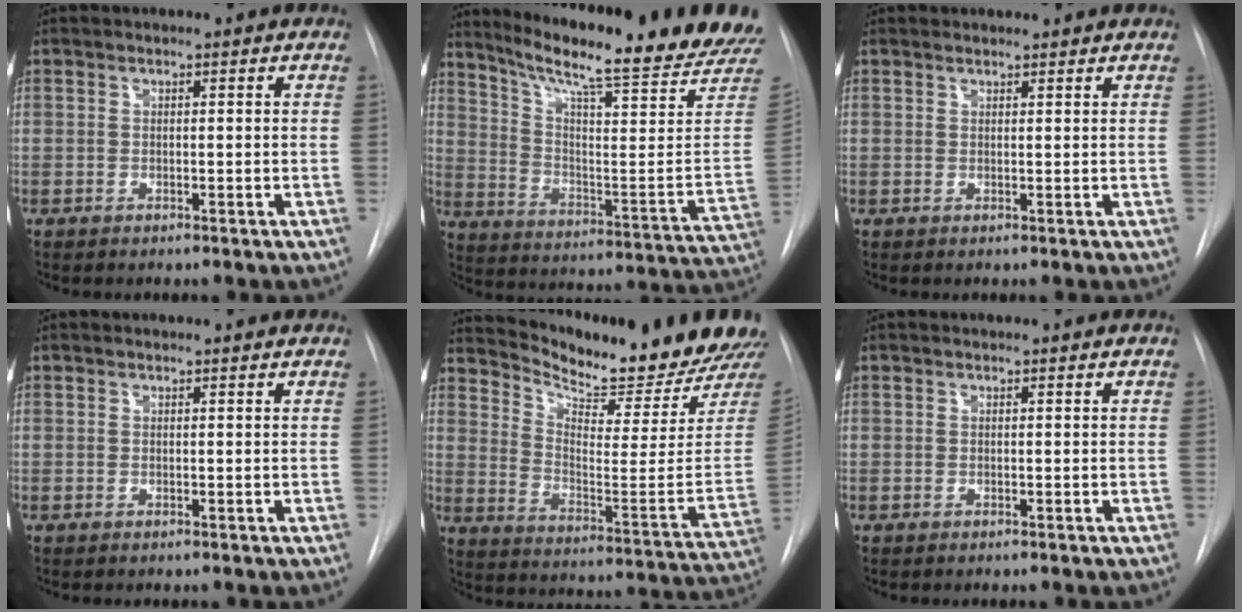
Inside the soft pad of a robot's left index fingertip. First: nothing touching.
{"total": 23.9, "force": [20.0, 0.4, 13.1], "torque": [-0.209, -0.087, 0.271]}
{"total": 1.6, "force": [1.5, 0.4, 0.2], "torque": [-0.006, 0.015, 0.022]}
{"total": 0.0}
{"total": 21.1, "force": [19.8, 1.5, 6.9], "torque": [-0.121, -0.113, 0.266]}
{"total": 0.0}